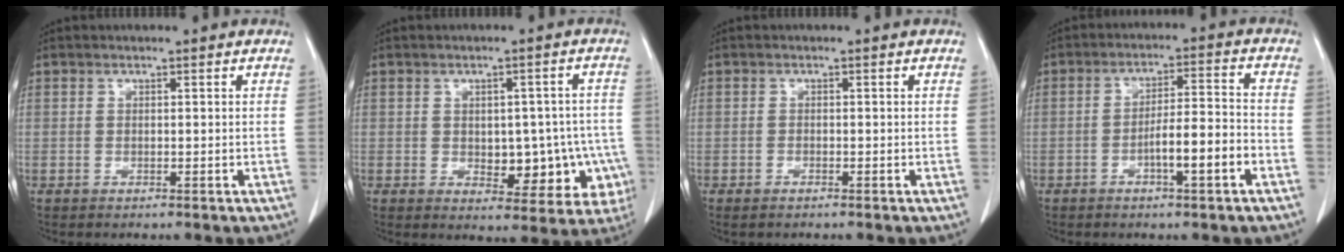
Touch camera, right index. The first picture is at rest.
{"total": 10.3, "force": [-2.3, 6.0, 8.0], "torque": [-0.078, 0.019, -0.016]}
{"total": 1.0, "force": [-0.8, 0.3, 0.5], "torque": [-0.011, -0.002, -0.010]}
{"total": 7.0, "force": [-3.0, 0.5, 6.3], "torque": [-0.108, 0.013, -0.048]}